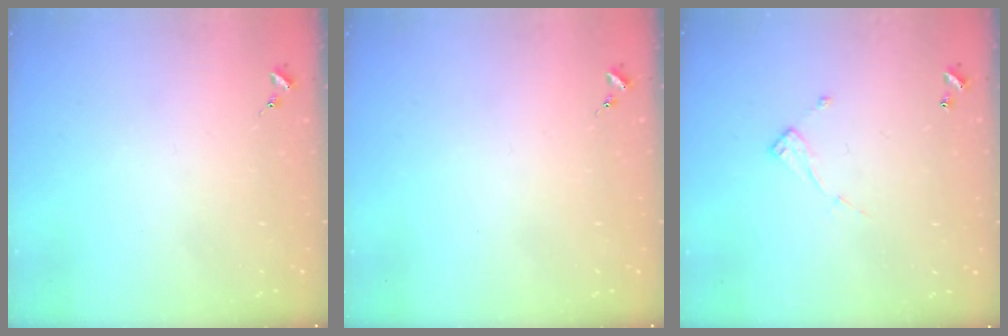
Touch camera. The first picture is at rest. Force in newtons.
{"total": 0.0}
{"total": 6.6, "press": 6.6, "slide": 0.1}